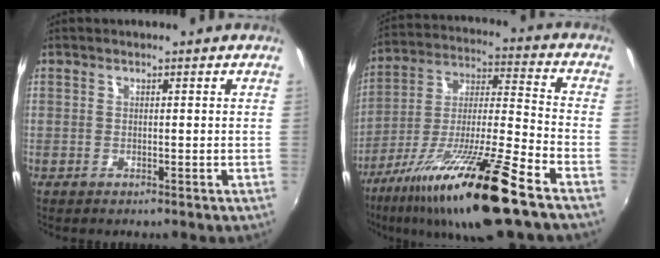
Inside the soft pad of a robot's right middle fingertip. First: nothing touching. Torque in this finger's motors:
{"motor_torque": [1.17, -0.97, 1.05, 0.21]}